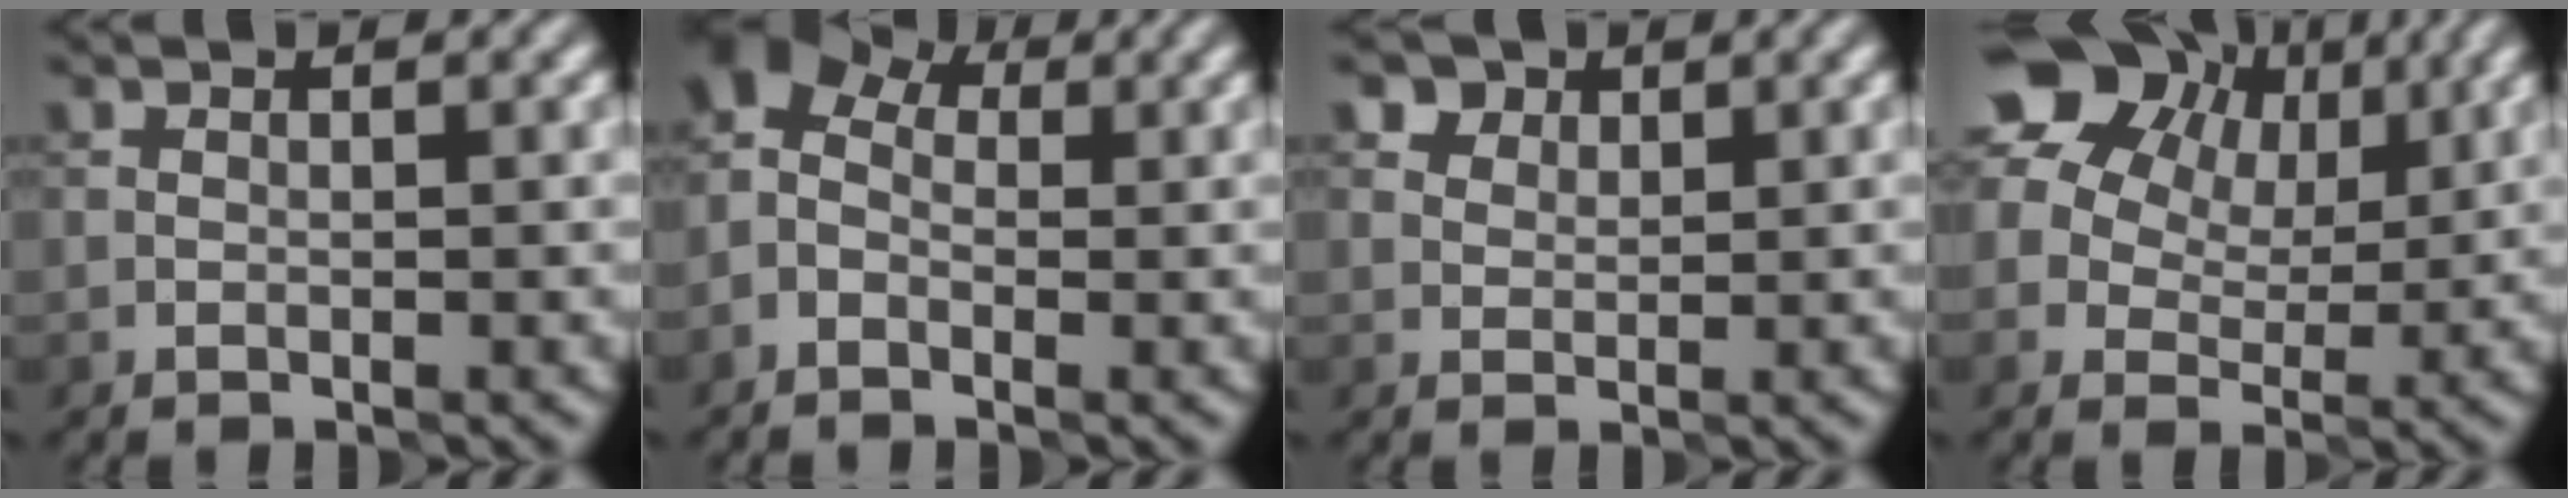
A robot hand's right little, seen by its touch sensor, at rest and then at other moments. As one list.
[{"total": 5.1, "force": [0.2, 3.7, 3.5], "torque": [-0.066, 0.031, -0.009]}, {"total": 4.4, "force": [3.0, 2.8, 1.8], "torque": [-0.035, 0.008, 0.033]}, {"total": 12.5, "force": [5.8, 8.4, 7.3], "torque": [-0.122, 0.041, 0.086]}]